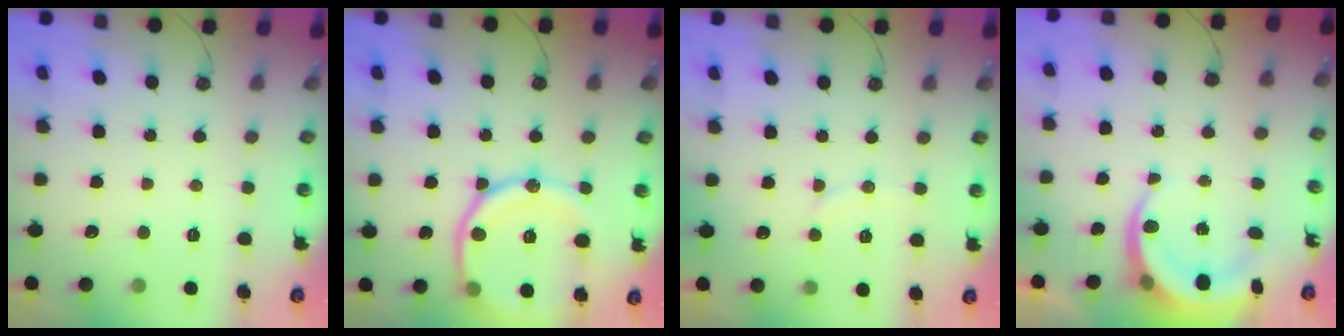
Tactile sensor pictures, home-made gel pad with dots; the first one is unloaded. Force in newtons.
{"total": 17.7, "press": 17.6, "slide": 1.9}
{"total": 5.1, "press": 4.9, "slide": 1.2}
{"total": 6.8, "press": 6.7, "slide": 0.7}